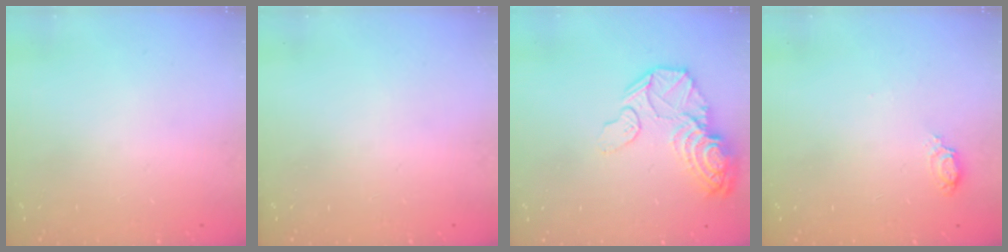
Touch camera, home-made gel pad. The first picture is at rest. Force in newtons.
{"total": 0.0}
{"total": 21.5, "press": 18.0, "slide": 11.9}
{"total": 6.0, "press": 6.0, "slide": 0.6}